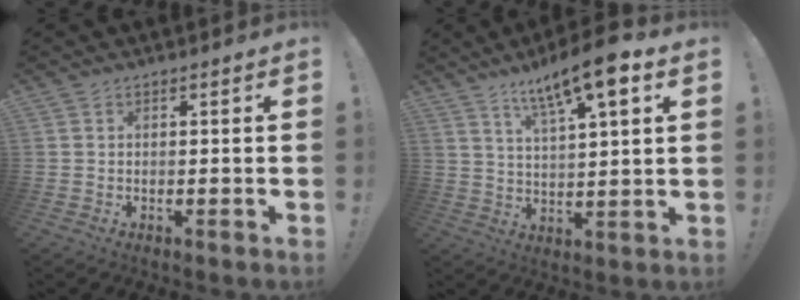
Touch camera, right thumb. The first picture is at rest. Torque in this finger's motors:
{"motor_torque": [1.31, 1.34, 0.15, 0.27, 0.30]}